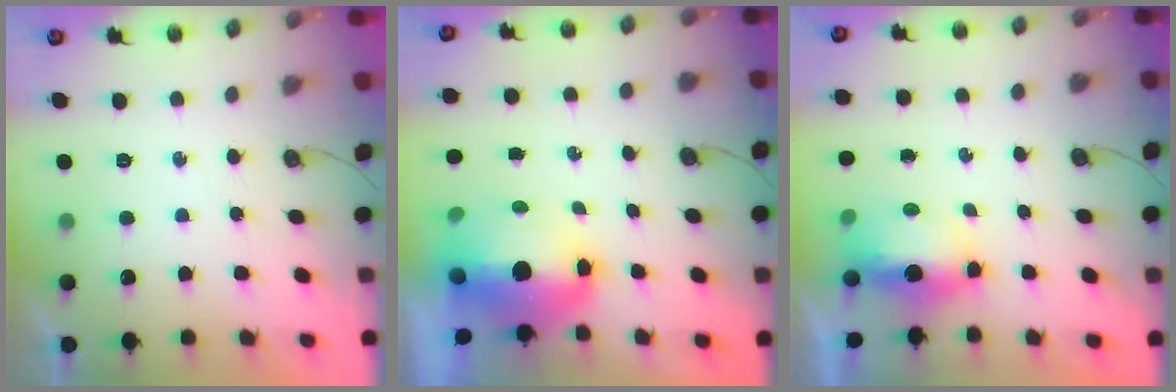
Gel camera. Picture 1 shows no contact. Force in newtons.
{"total": 15.1, "press": 12.0, "slide": 9.3}
{"total": 8.1, "press": 6.8, "slide": 4.4}